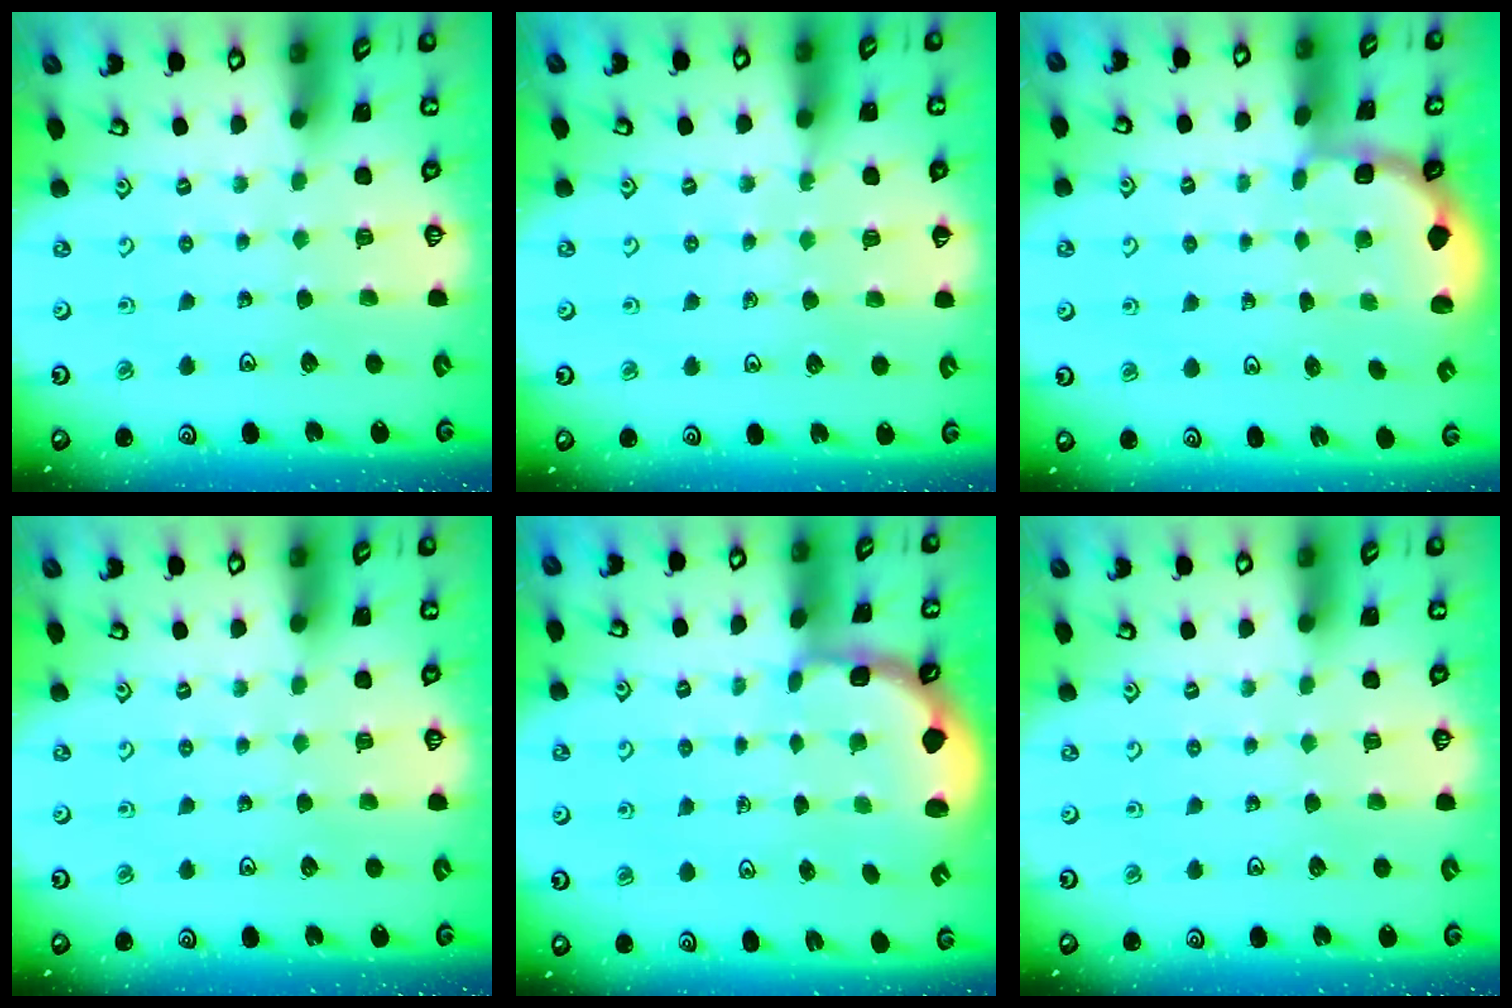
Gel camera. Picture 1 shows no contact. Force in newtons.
{"total": 6.5, "press": 6.4, "slide": 1.3}
{"total": 2.0, "press": 1.8, "slide": 0.7}
{"total": 0.0}
{"total": 2.2, "press": 1.9, "slide": 1.1}
{"total": 0.0}